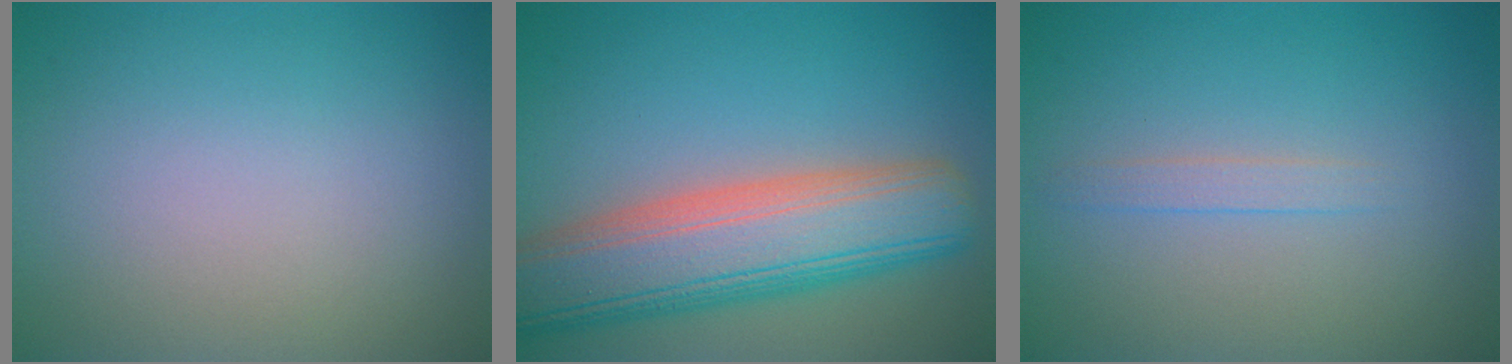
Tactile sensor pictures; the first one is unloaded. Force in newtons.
{"total": 10.4, "press": 10.3, "slide": 1.1}
{"total": 1.2, "press": 1.2, "slide": 0.1}